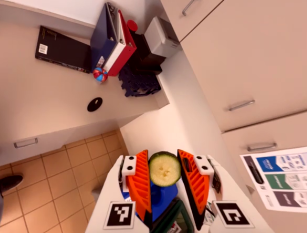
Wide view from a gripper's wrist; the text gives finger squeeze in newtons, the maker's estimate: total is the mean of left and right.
{"total": 8.4, "left": 8.5, "right": 8.3}